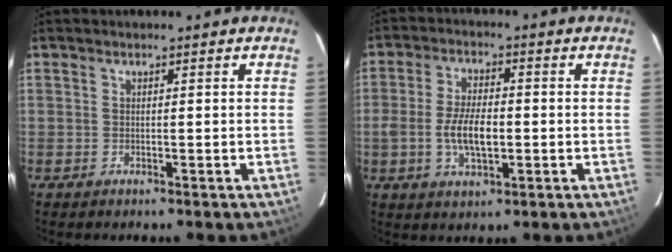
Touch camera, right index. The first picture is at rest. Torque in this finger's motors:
{"motor_torque": [0.97, -0.38, 0.40, 0.16]}